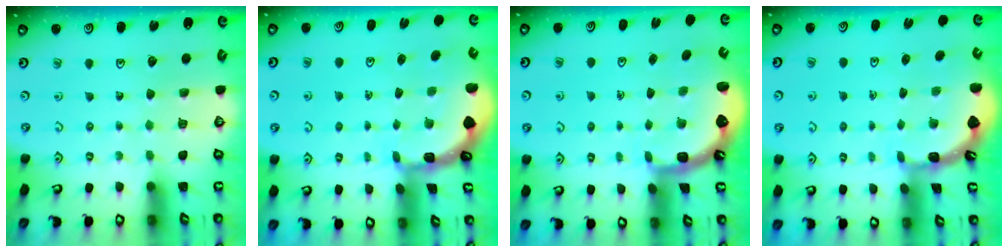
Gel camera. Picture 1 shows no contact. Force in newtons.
{"total": 2.6, "press": 2.6, "slide": 0.3}
{"total": 2.7, "press": 1.5, "slide": 2.2}
{"total": 1.8, "press": 1.8, "slide": 0.1}